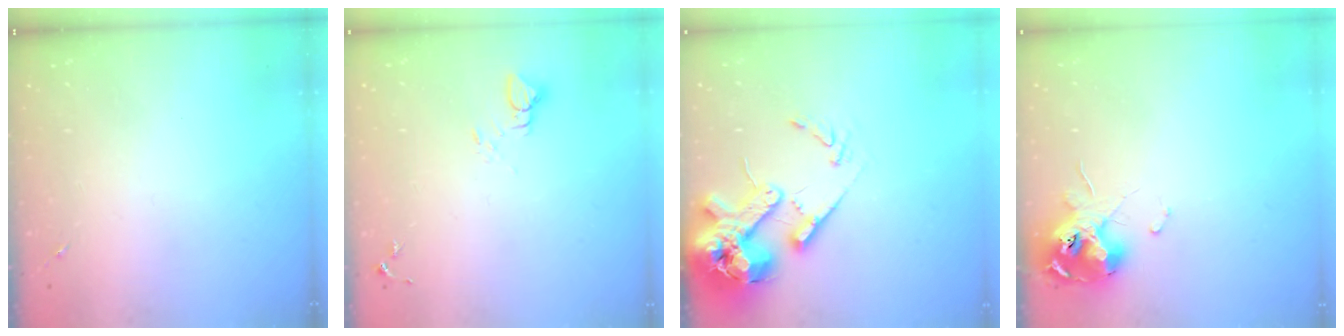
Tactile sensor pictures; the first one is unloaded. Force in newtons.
{"total": 3.2, "press": 3.2, "slide": 0.1}
{"total": 18.0, "press": 17.8, "slide": 2.5}
{"total": 11.4, "press": 11.3, "slide": 1.0}